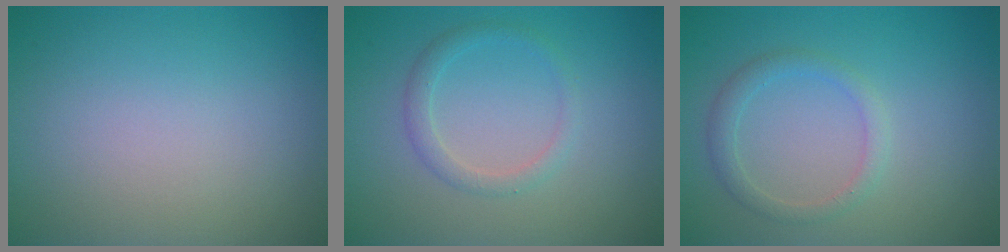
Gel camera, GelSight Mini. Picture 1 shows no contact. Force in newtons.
{"total": 1.7, "press": 1.7, "slide": 0.0}
{"total": 1.8, "press": 1.8, "slide": 0.2}